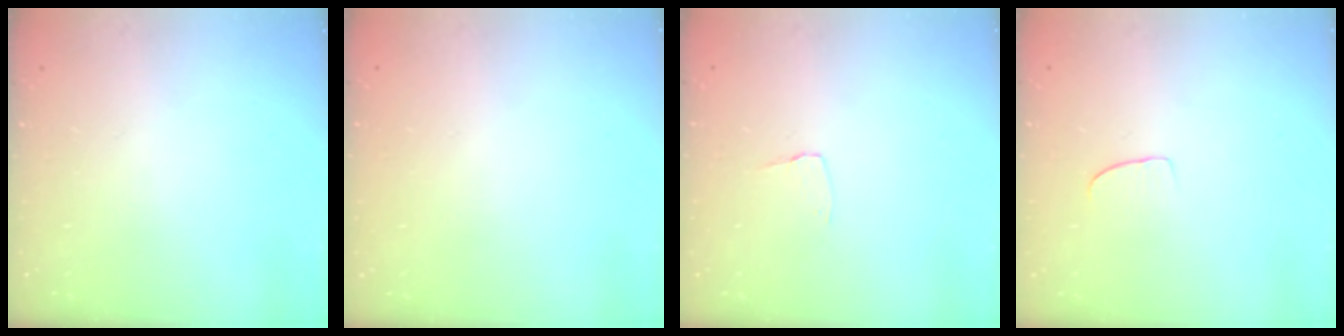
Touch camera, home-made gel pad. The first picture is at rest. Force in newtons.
{"total": 0.0}
{"total": 2.9, "press": 2.9, "slide": 0.3}
{"total": 3.7, "press": 3.7, "slide": 0.3}